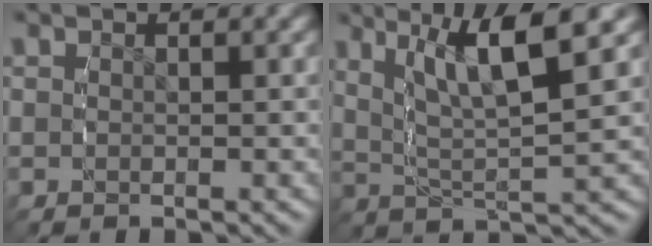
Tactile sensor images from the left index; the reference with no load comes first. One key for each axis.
{"total": 7.6, "fx": 3.3, "fy": 2.6, "fz": 6.3, "tx": -0.107, "ty": 0.008, "tz": 0.049}